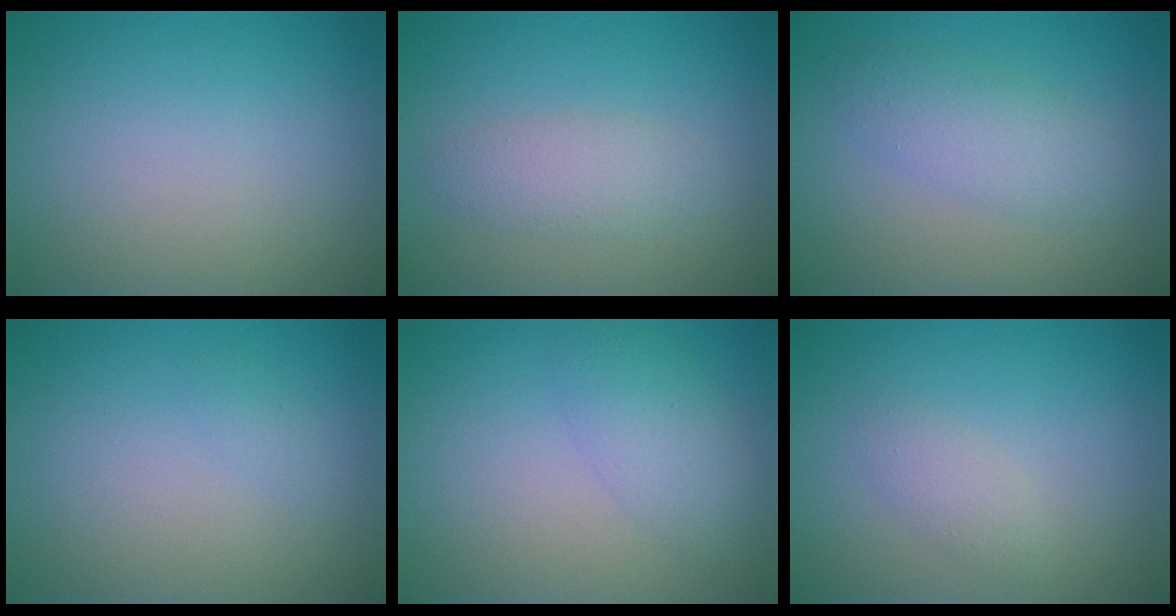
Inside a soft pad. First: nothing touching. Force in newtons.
{"total": 2.3, "press": 2.3, "slide": 0.1}
{"total": 3.2, "press": 3.2, "slide": 0.1}
{"total": 0.5, "press": 0.5, "slide": 0.0}
{"total": 3.0, "press": 3.0, "slide": 0.2}
{"total": 1.4, "press": 1.4, "slide": 0.1}